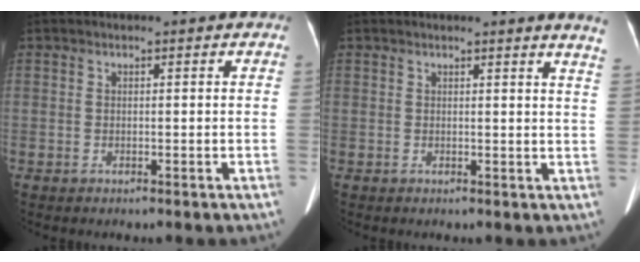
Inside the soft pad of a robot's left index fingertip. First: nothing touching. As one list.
[{"total": 4.7, "force": [4.2, -0.8, 1.9], "torque": [-0.021, -0.029, 0.021]}]